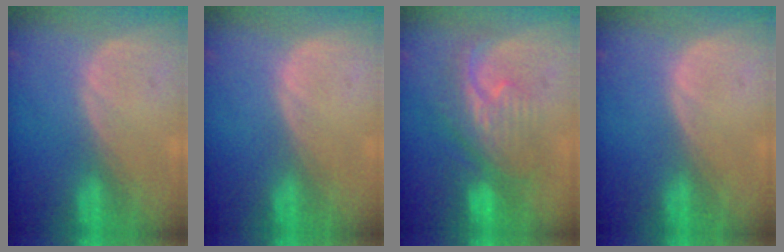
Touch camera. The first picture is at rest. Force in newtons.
{"total": 0.0}
{"total": 8.0, "press": 7.8, "slide": 1.9}
{"total": 0.0}